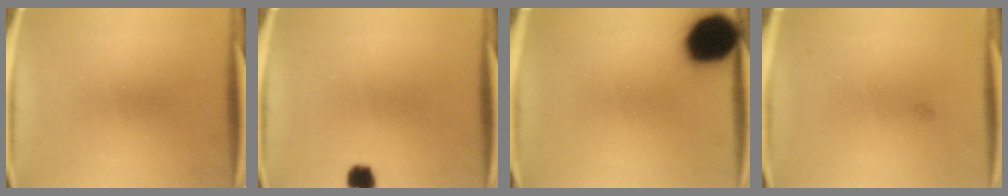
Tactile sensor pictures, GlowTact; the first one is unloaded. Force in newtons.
{"total": 3.5}
{"total": 18.7}
{"total": 0.6}